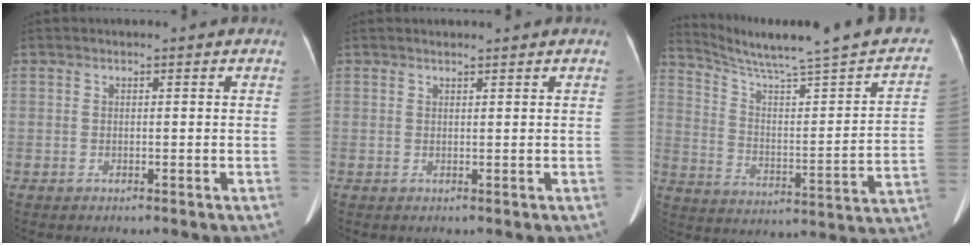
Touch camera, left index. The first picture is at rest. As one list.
[{"total": 1.1, "force": [1.1, -0.1, 0.3], "torque": [-0.008, 0.007, 0.023]}, {"total": 21.4, "force": [18.6, 0.4, 10.6], "torque": [-0.157, -0.049, 0.253]}]